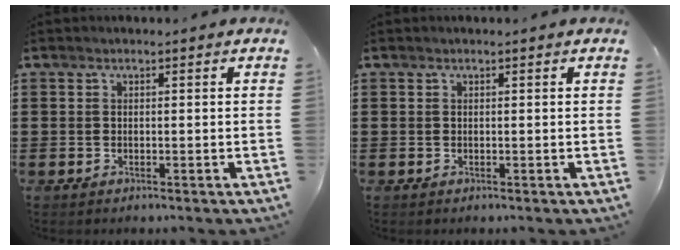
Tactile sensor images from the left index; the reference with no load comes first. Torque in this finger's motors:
{"motor_torque": [0.06, 0.07, 0.03, 0.00]}